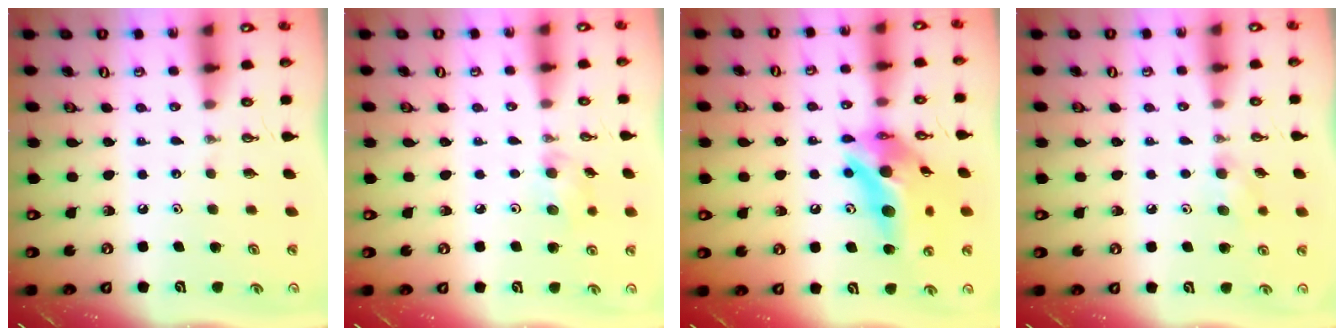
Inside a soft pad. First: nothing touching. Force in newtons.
{"total": 6.9, "press": 5.4, "slide": 4.3}
{"total": 18.3, "press": 18.0, "slide": 3.5}
{"total": 7.0, "press": 6.8, "slide": 1.5}